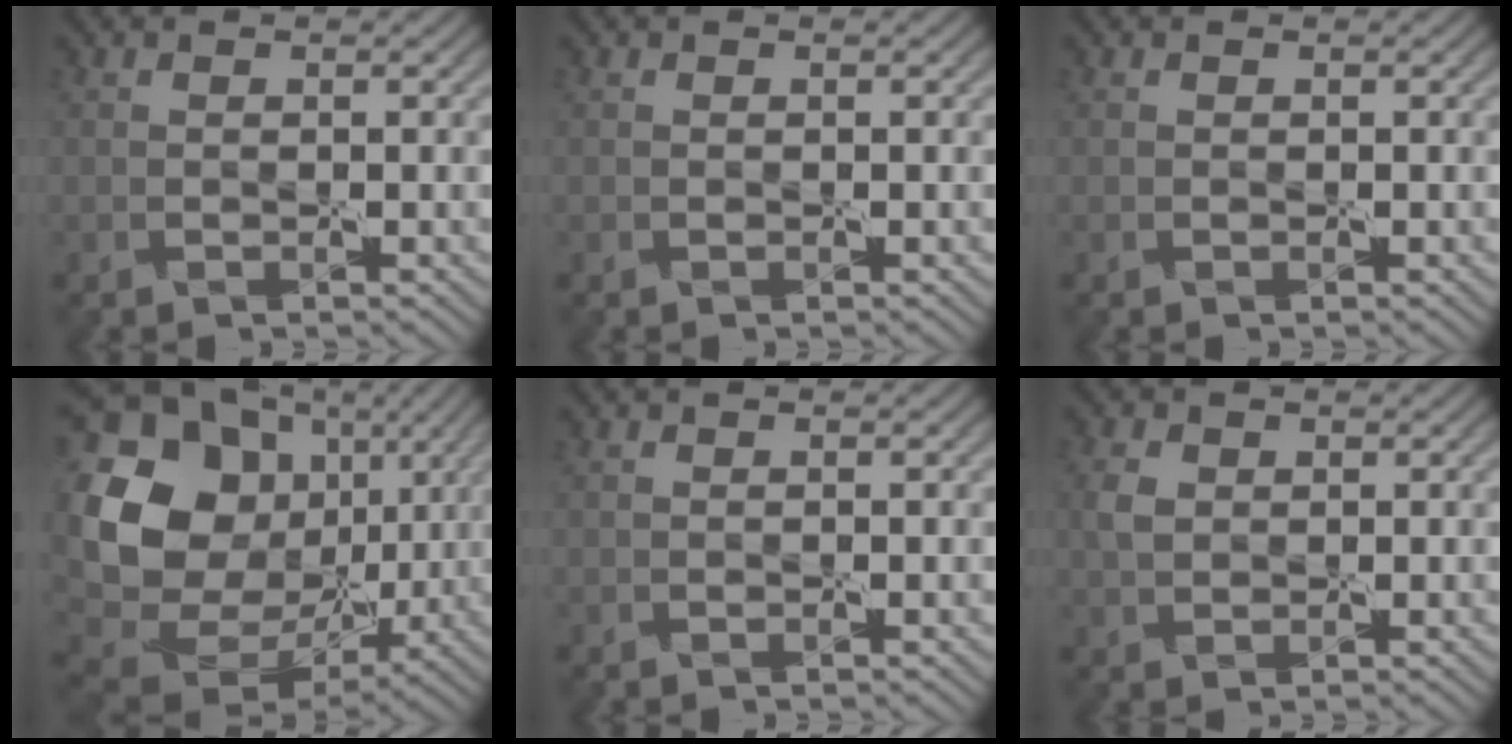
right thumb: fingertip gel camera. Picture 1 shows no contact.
{"total": 0.0}
{"total": 0.0}
{"total": 16.5, "force": [3.7, 13.6, 8.6], "torque": [-0.208, -0.005, 0.075]}
{"total": 0.0}
{"total": 2.1, "force": [0.6, 1.5, 1.3], "torque": [-0.029, 0.006, 0.006]}